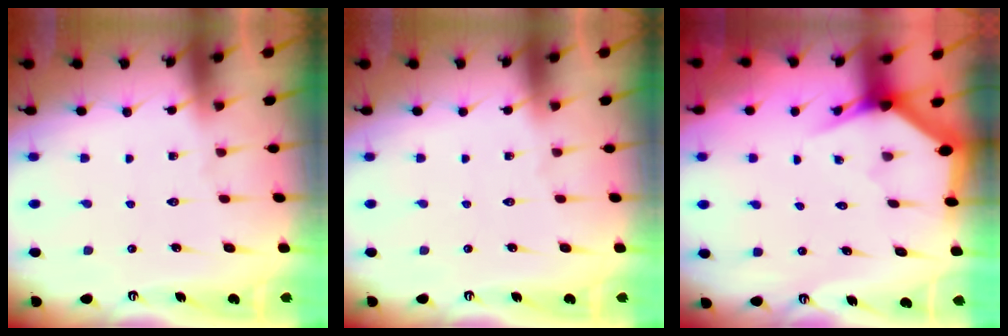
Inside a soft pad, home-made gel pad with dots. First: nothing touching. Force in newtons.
{"total": 0.0}
{"total": 3.7, "press": 3.7, "slide": 0.1}